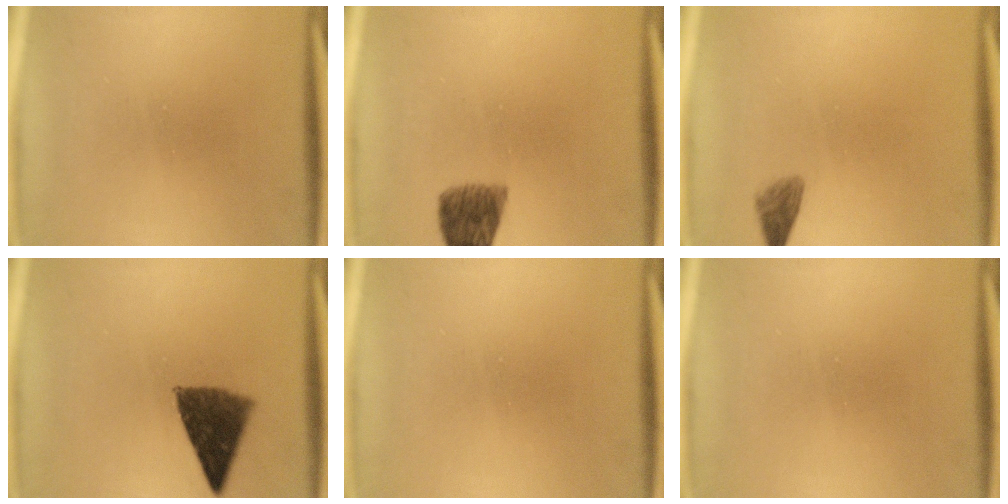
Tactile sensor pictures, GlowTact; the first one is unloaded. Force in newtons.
{"total": 6.4}
{"total": 1.9}
{"total": 8.5}
{"total": 0.0}
{"total": 0.0}